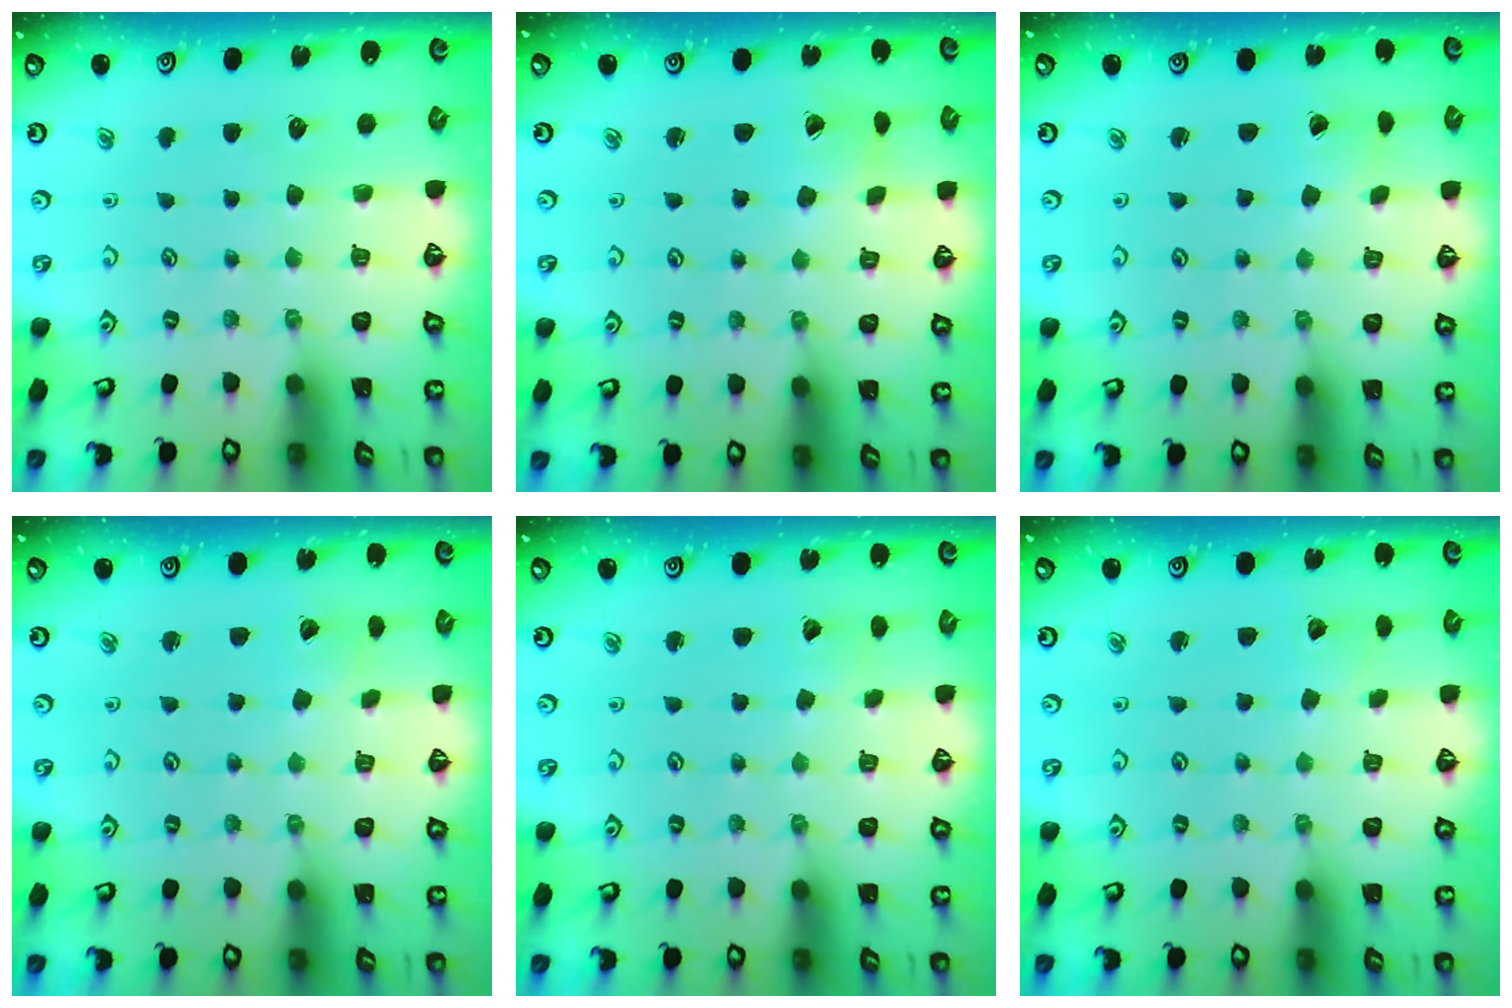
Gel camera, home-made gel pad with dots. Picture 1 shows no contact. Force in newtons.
{"total": 1.8, "press": 1.7, "slide": 0.2}
{"total": 0.7, "press": 0.7, "slide": 0.1}
{"total": 2.1, "press": 2.1, "slide": 0.3}
{"total": 2.7, "press": 2.6, "slide": 0.4}
{"total": 2.8, "press": 2.8, "slide": 0.1}